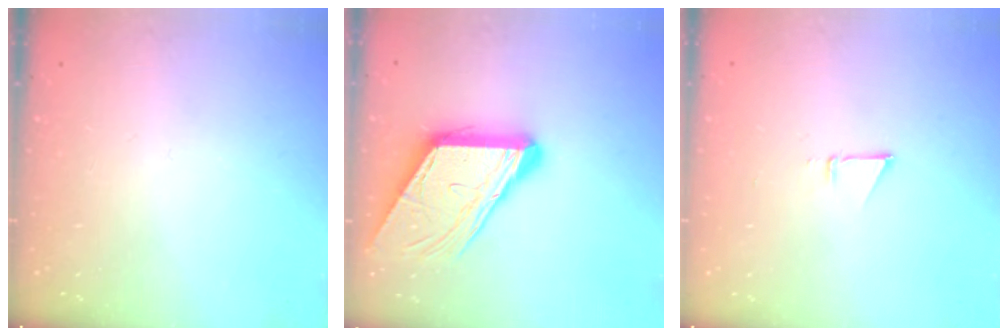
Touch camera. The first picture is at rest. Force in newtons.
{"total": 14.0, "press": 13.9, "slide": 1.9}
{"total": 3.0, "press": 2.9, "slide": 0.8}